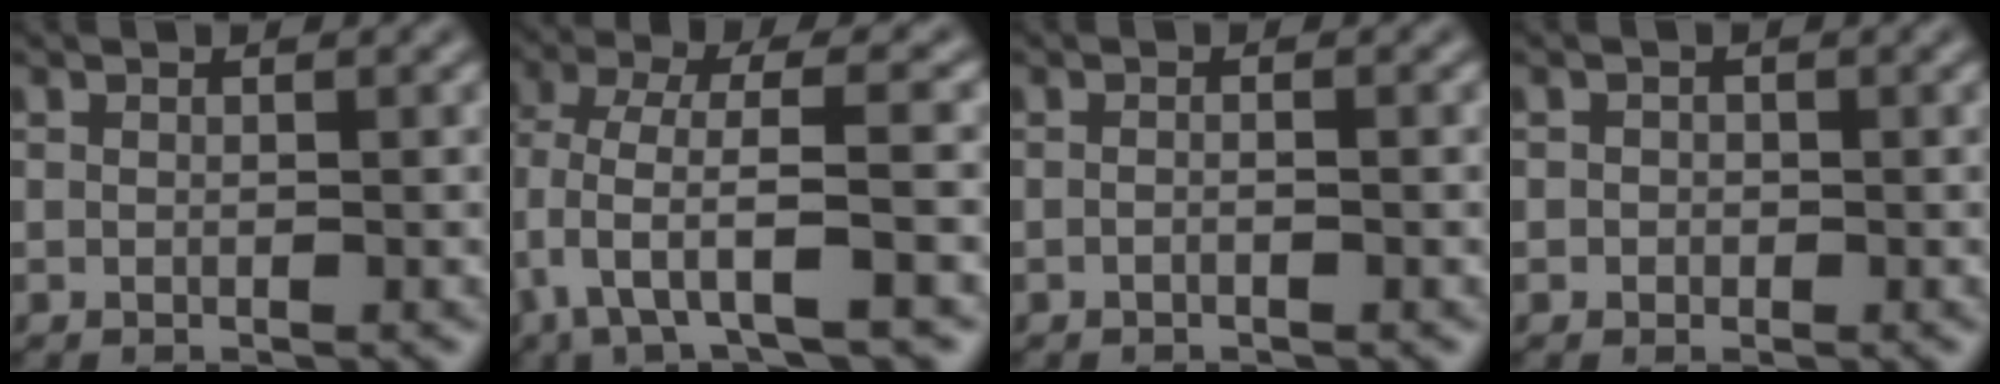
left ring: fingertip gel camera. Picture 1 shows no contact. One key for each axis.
{"total": 6.2, "fx": -1.9, "fy": 1.6, "fz": 5.7, "tx": -0.113, "ty": 0.003, "tz": -0.041}
{"total": 0.8, "fx": -0.3, "fy": 0.2, "fz": 0.7, "tx": -0.013, "ty": -0.006, "tz": -0.010}
{"total": 0.9, "fx": -0.1, "fy": 0.8, "fz": 0.2, "tx": 0.002, "ty": -0.006, "tz": -0.004}